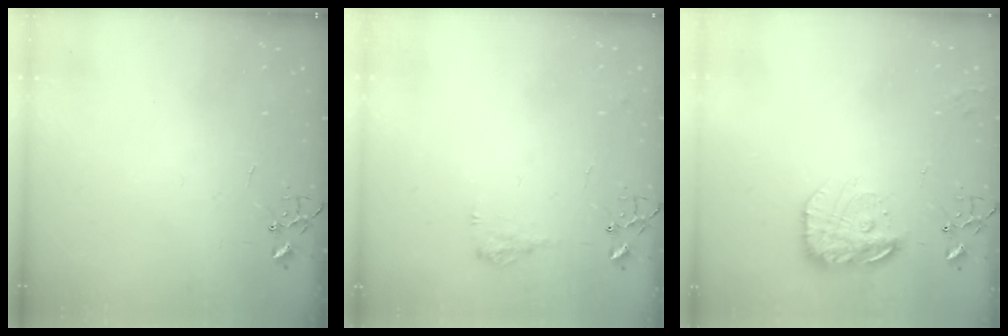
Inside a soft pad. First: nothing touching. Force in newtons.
{"total": 8.1, "press": 8.1, "slide": 0.3}
{"total": 16.4, "press": 16.3, "slide": 1.3}